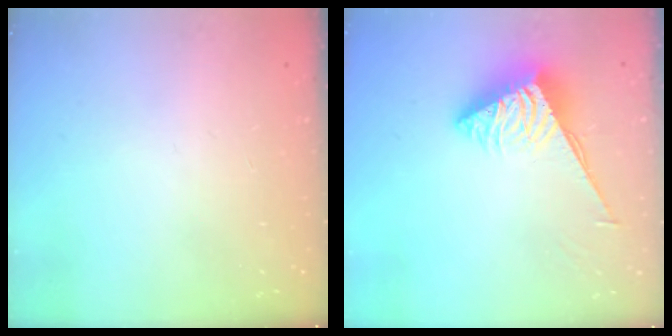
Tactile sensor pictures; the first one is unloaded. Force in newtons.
{"total": 3.8, "press": 3.8, "slide": 0.4}